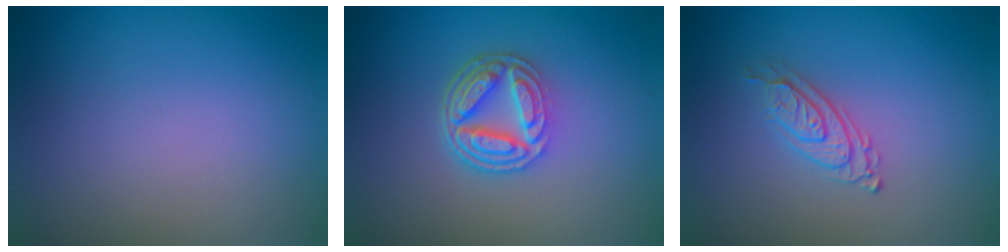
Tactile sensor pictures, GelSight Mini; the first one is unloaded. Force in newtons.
{"total": 5.1, "press": 3.8, "slide": 3.4}
{"total": 2.4, "press": 2.0, "slide": 1.4}